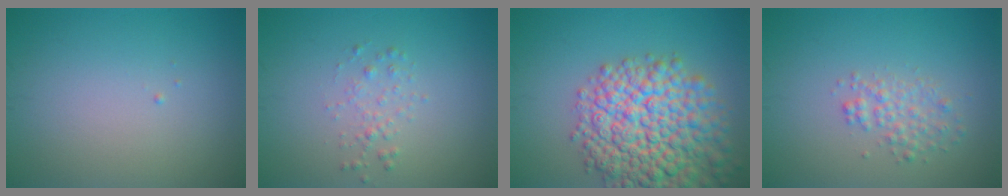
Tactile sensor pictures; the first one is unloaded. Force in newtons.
{"total": 1.2, "press": 1.2, "slide": 0.0}
{"total": 11.0, "press": 11.0, "slide": 0.5}
{"total": 2.0, "press": 2.0, "slide": 0.1}